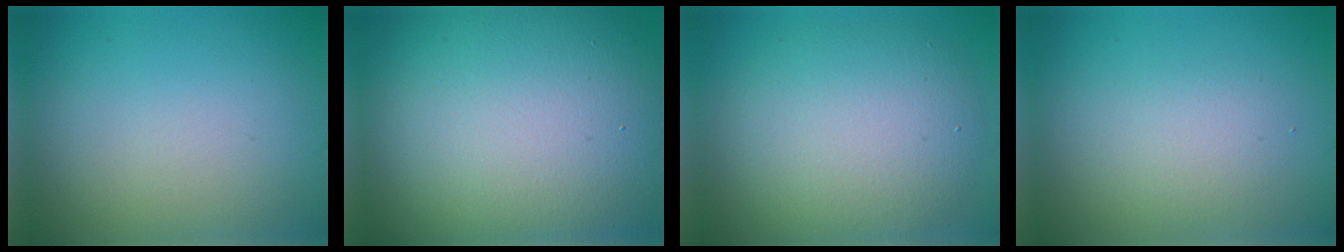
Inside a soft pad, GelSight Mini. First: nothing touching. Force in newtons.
{"total": 17.3, "press": 17.2, "slide": 1.1}
{"total": 7.3, "press": 7.3, "slide": 0.4}
{"total": 2.1, "press": 2.1, "slide": 0.0}